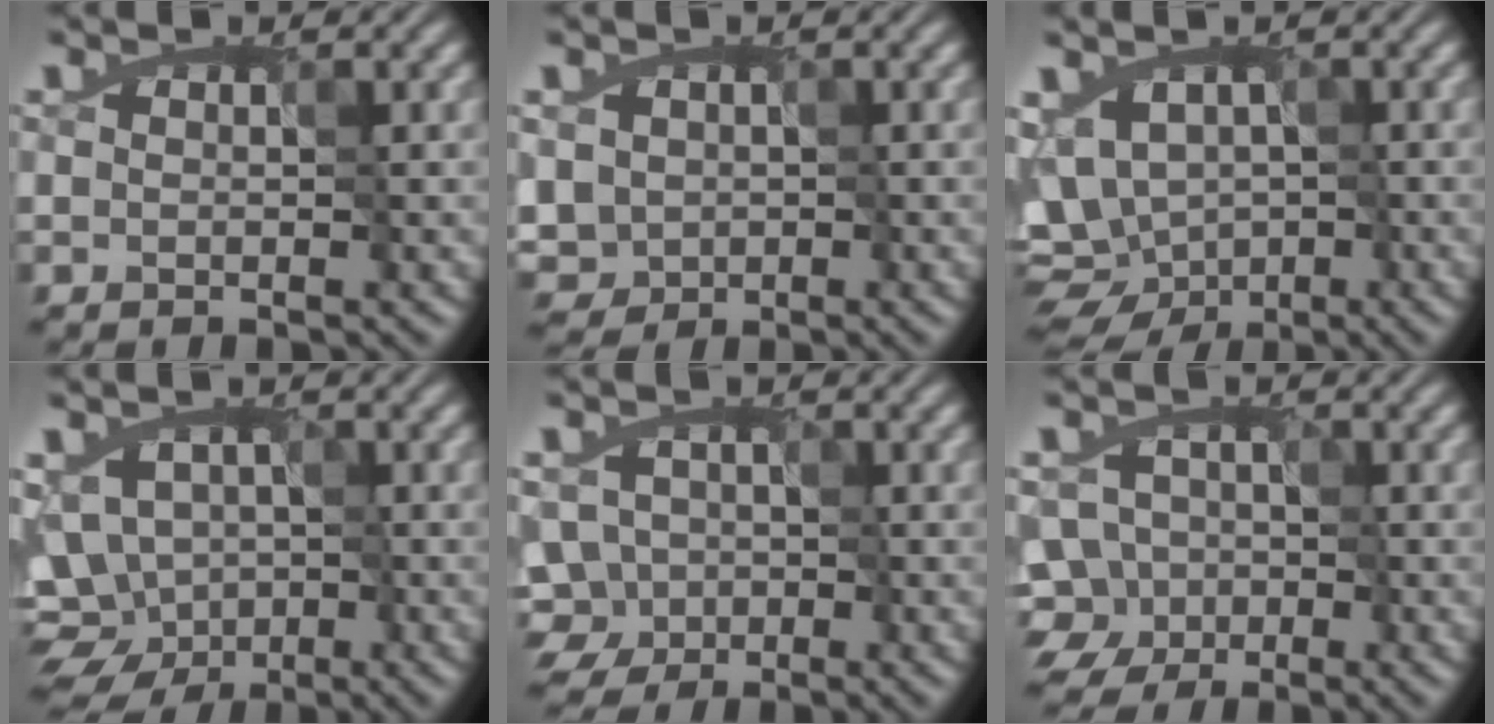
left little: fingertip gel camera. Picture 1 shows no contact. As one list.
[{"total": 3.3, "force": [-0.6, 3.1, 1.1], "torque": [-0.033, -0.001, -0.005]}, {"total": 7.7, "force": [-3.0, 6.0, 3.9], "torque": [-0.052, -0.014, -0.025]}, {"total": 9.1, "force": [-3.6, 7.4, 4.0], "torque": [-0.043, -0.010, -0.067]}, {"total": 5.3, "force": [-2.2, 4.5, 1.7], "torque": [-0.029, 0.006, -0.059]}, {"total": 7.2, "force": [-3.4, 6.0, 2.1], "torque": [-0.037, 0.004, -0.083]}]